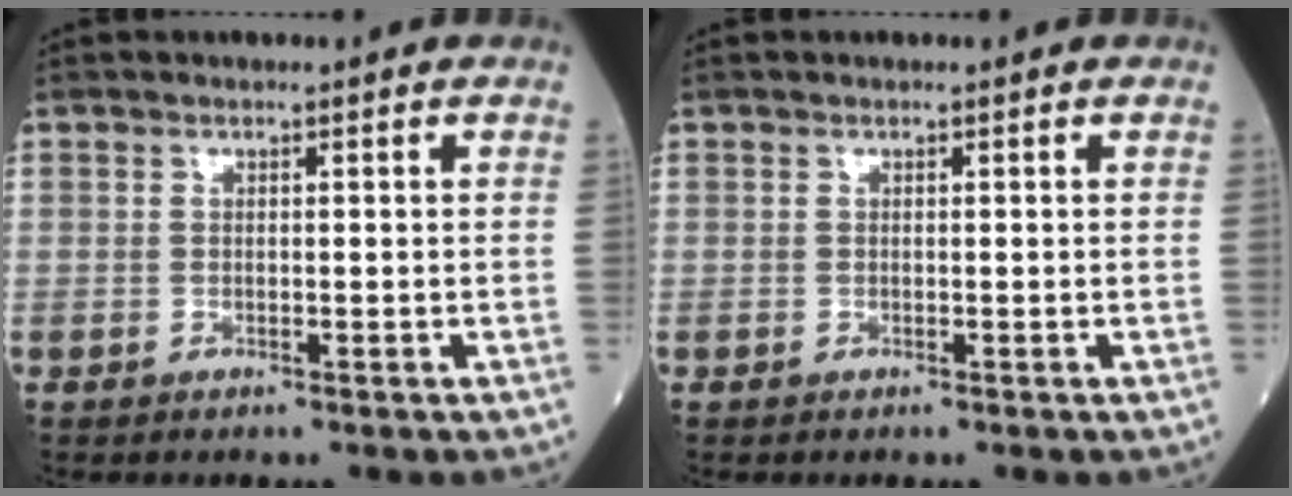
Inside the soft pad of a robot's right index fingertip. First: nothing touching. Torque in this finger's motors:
{"motor_torque": [0.04, 0.03, 0.00, 0.00]}